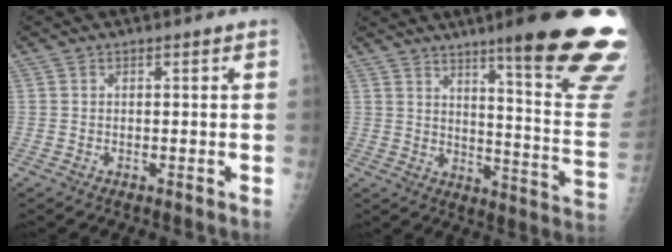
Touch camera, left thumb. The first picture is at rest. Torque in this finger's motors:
{"motor_torque": [4.10, 0.91, 1.50, -1.28, 0.37]}